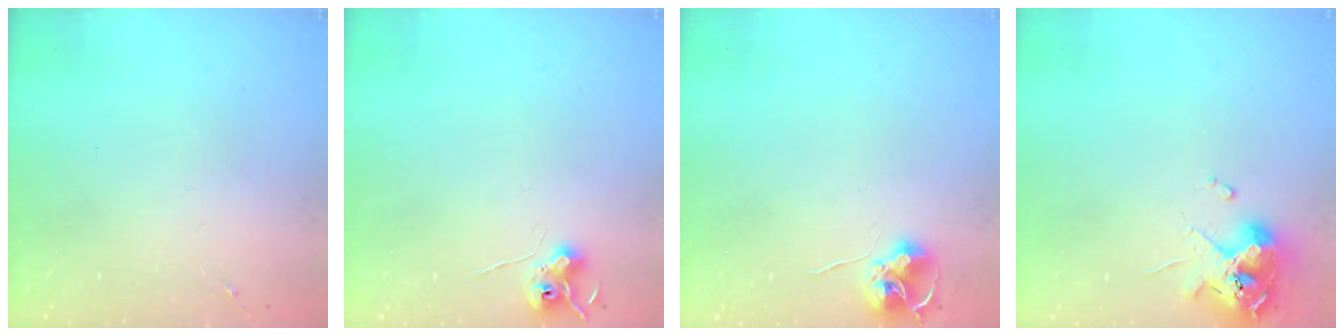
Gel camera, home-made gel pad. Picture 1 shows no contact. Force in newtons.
{"total": 6.9, "press": 6.9, "slide": 0.6}
{"total": 7.9, "press": 7.9, "slide": 0.4}
{"total": 10.9, "press": 10.8, "slide": 1.8}